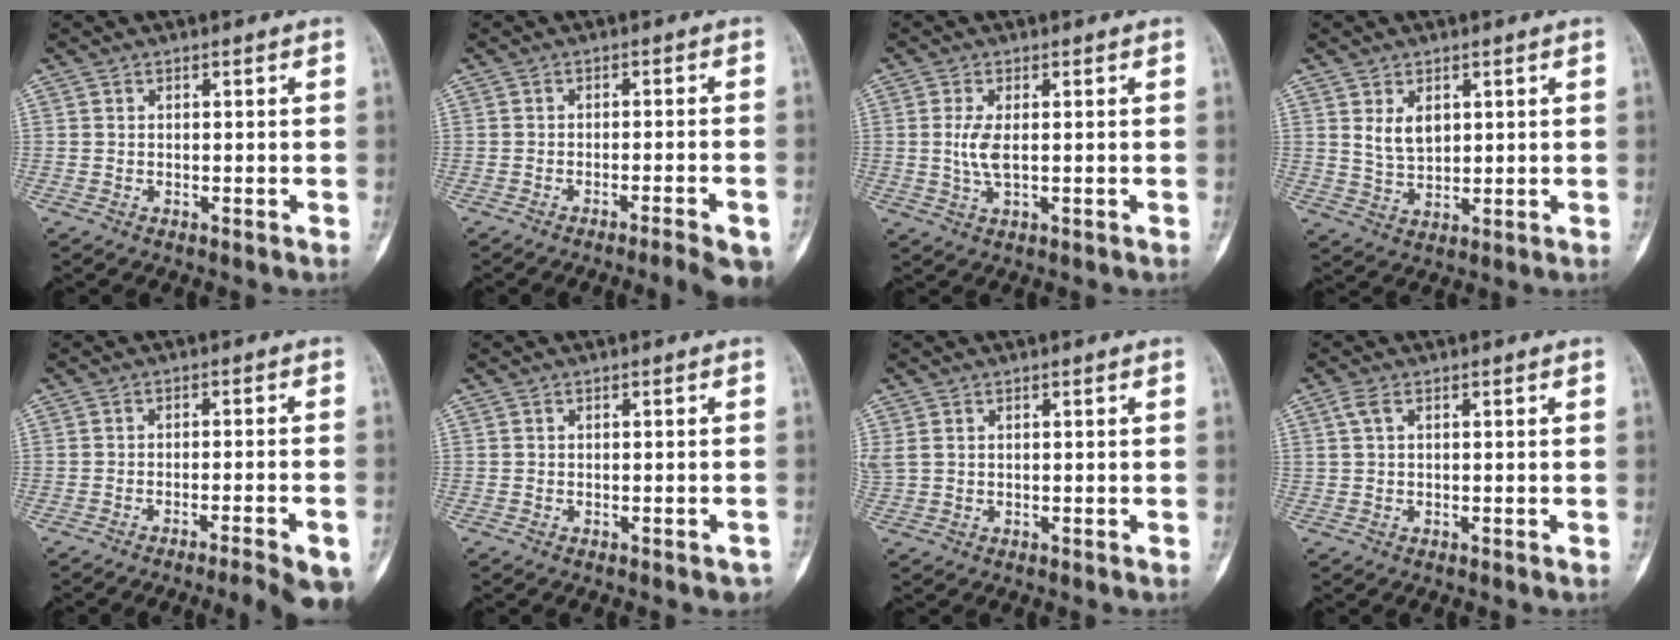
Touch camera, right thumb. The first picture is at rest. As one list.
[{"total": 8.3, "force": [-6.0, 0.6, 5.7], "torque": [-0.067, 0.019, -0.082]}, {"total": 3.9, "force": [0.2, 1.4, 3.6], "torque": [-0.084, -0.006, 0.006]}, {"total": 4.9, "force": [1.8, 3.1, 3.4], "torque": [-0.047, -0.016, 0.040]}, {"total": 11.4, "force": [-8.4, 1.2, 7.6], "torque": [-0.078, 0.032, -0.108]}, {"total": 1.8, "force": [-1.3, 0.8, 0.9], "torque": [-0.001, 0.011, -0.013]}, {"total": 1.9, "force": [0.7, 1.2, 1.3], "torque": [-0.047, 0.008, 0.022]}, {"total": 2.0, "force": [0.7, 0.9, 1.7], "torque": [-0.048, 0.009, 0.019]}]